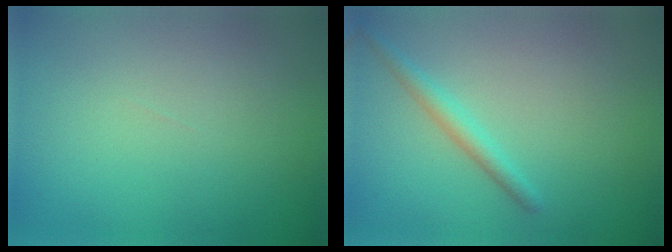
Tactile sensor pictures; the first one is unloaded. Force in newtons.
{"total": 1.8, "press": 1.8, "slide": 0.0}